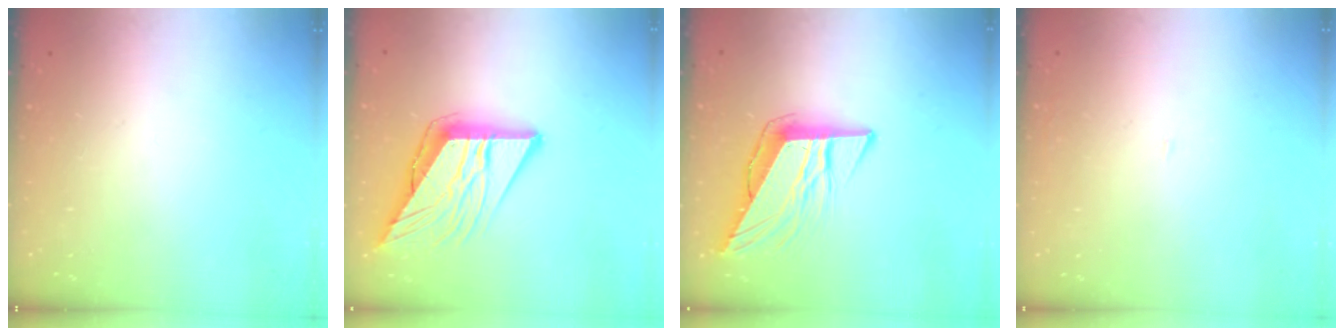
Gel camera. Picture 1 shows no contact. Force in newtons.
{"total": 12.2, "press": 12.1, "slide": 1.4}
{"total": 9.9, "press": 9.9, "slide": 0.8}
{"total": 2.0, "press": 2.0, "slide": 0.2}